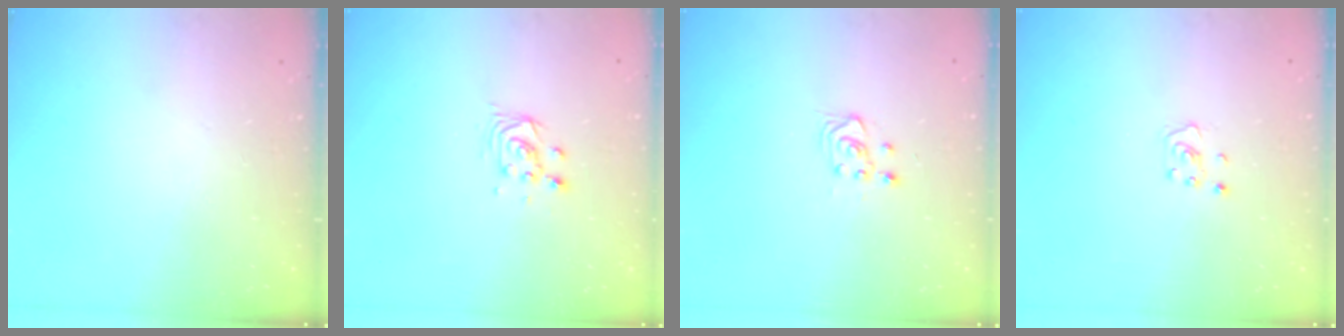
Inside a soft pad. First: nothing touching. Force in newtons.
{"total": 3.8, "press": 3.8, "slide": 0.3}
{"total": 3.0, "press": 2.8, "slide": 1.0}
{"total": 2.8, "press": 2.8, "slide": 0.3}